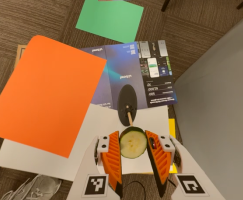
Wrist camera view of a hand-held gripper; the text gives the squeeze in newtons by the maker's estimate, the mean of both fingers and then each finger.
{"total": 9.1, "left": 9.6, "right": 8.5}